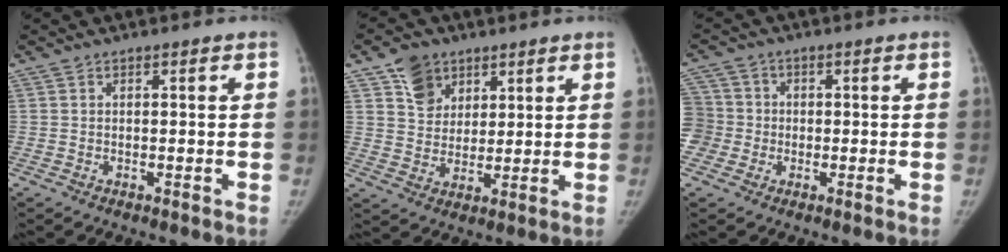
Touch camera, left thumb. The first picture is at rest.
{"total": 7.3, "force": [4.2, 5.5, 2.3], "torque": [-0.011, -0.031, 0.077]}
{"total": 7.9, "force": [-1.1, 7.7, 1.2], "torque": [-0.017, 0.023, -0.024]}